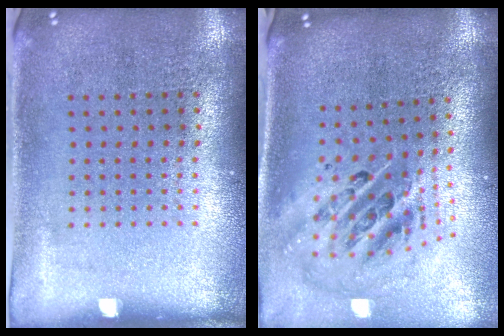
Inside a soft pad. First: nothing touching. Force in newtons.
{"total": 2.7, "press": 1.8, "slide": 2.0}